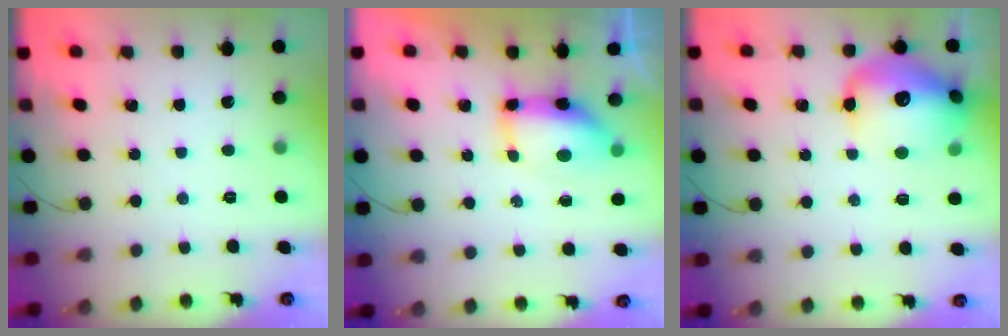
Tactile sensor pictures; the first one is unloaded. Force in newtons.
{"total": 8.3, "press": 8.2, "slide": 1.2}
{"total": 18.7, "press": 18.5, "slide": 2.3}